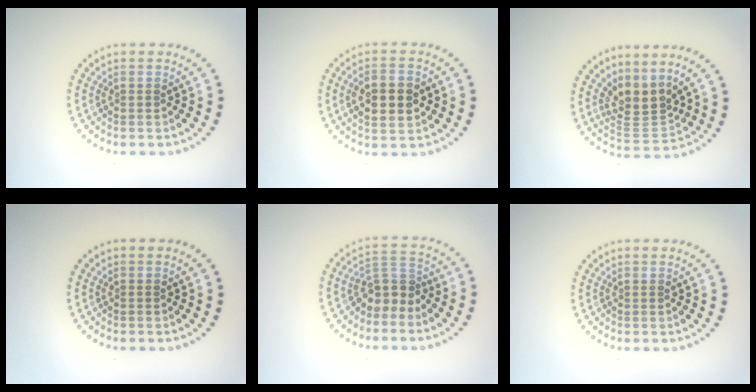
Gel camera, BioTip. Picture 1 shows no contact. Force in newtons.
{"total": 3.9, "press": 3.9, "slide": 0.2}
{"total": 3.4, "press": 2.6, "slide": 2.3}
{"total": 0.0}
{"total": 2.9, "press": 2.5, "slide": 1.6}
{"total": 0.0}